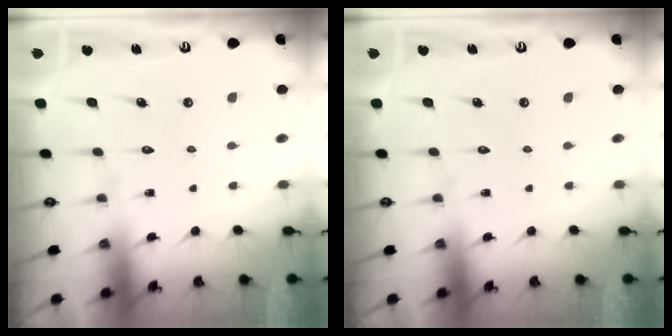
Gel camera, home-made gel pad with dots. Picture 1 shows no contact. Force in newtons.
{"total": 0.0}